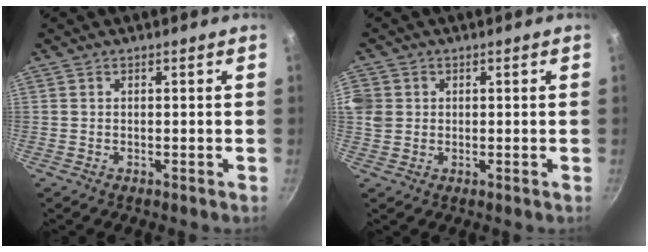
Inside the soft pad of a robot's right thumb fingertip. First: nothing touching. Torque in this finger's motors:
{"motor_torque": [0.60, 2.08, 0.30, 0.68, 0.25]}